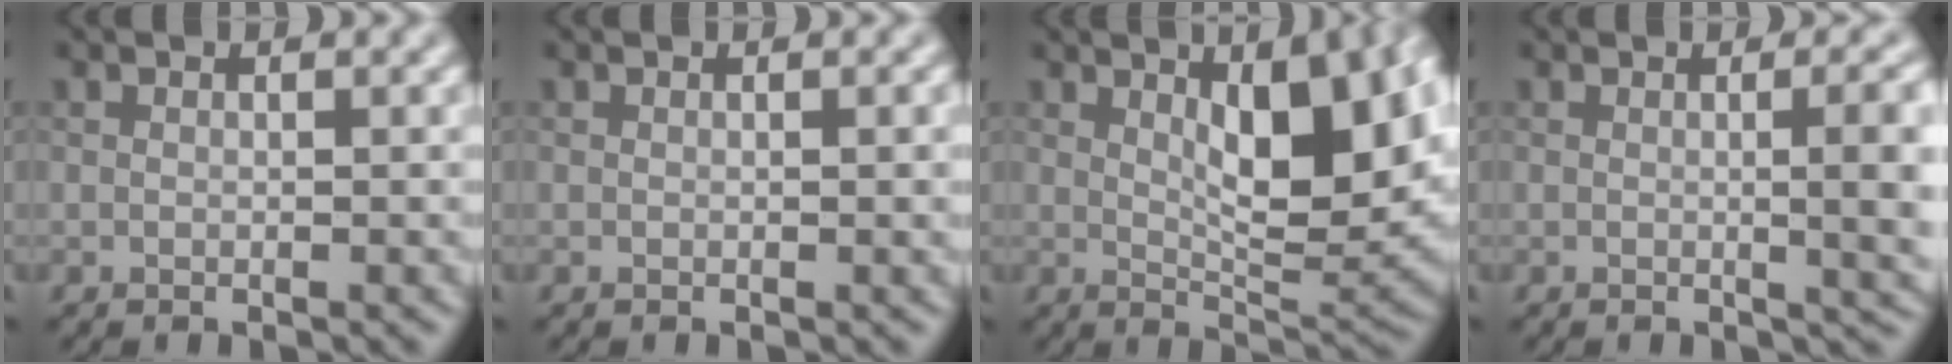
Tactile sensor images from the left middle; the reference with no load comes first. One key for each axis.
{"total": 0.9, "fx": 0.0, "fy": 0.2, "fz": 0.8, "tx": -0.009, "ty": 0.001, "tz": 0.000}
{"total": 9.7, "fx": 2.5, "fy": 3.3, "fz": 8.8, "tx": -0.126, "ty": 0.000, "tz": 0.043}
{"total": 6.5, "fx": 0.1, "fy": 2.3, "fz": 6.1, "tx": -0.055, "ty": 0.003, "tz": 0.004}